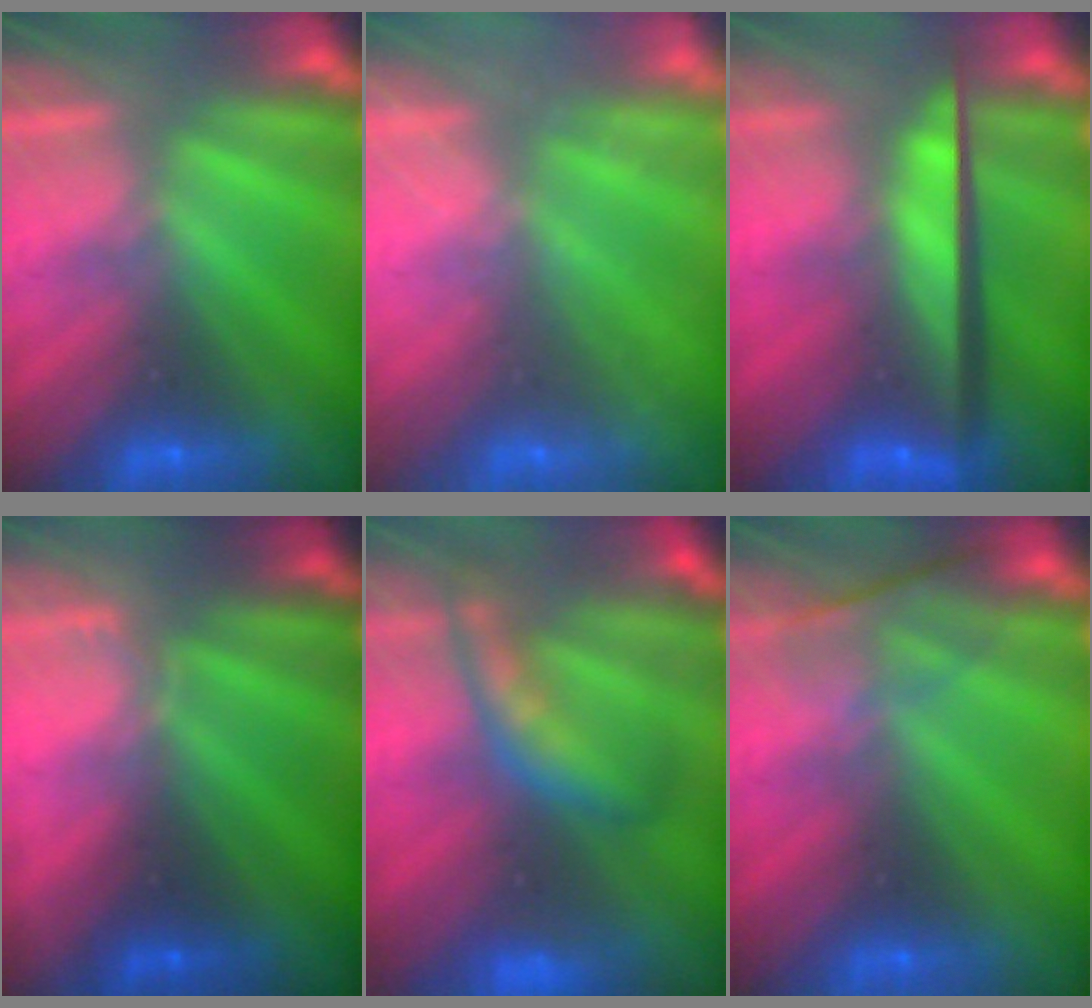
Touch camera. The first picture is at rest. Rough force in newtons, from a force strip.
{"total": 2.5}
{"total": 8.2}
{"total": 1.6}
{"total": 8.5}
{"total": 2.3}